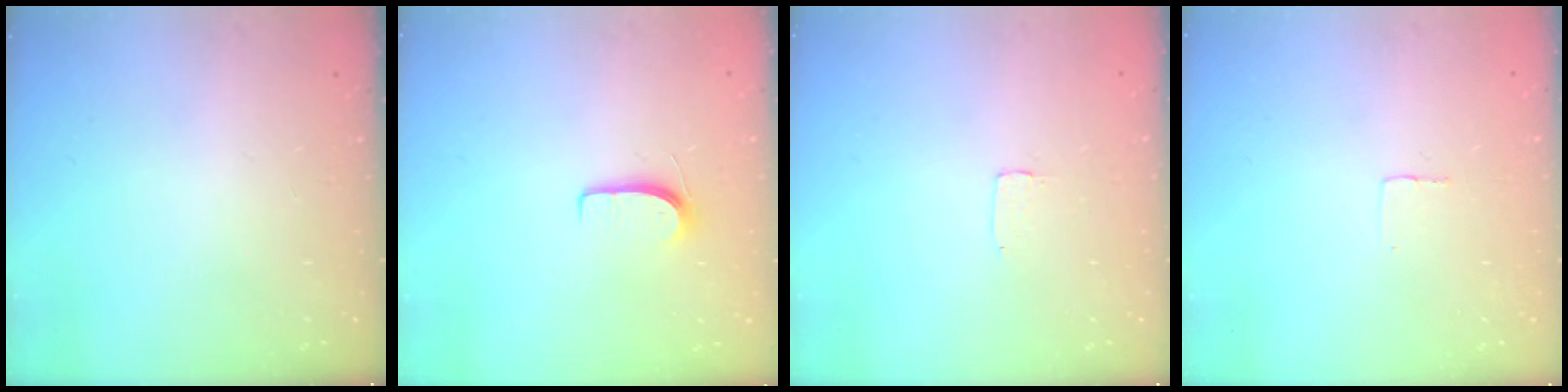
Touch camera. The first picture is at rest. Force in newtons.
{"total": 5.8, "press": 5.8, "slide": 0.6}
{"total": 1.7, "press": 1.7, "slide": 0.1}
{"total": 2.4, "press": 2.4, "slide": 0.1}